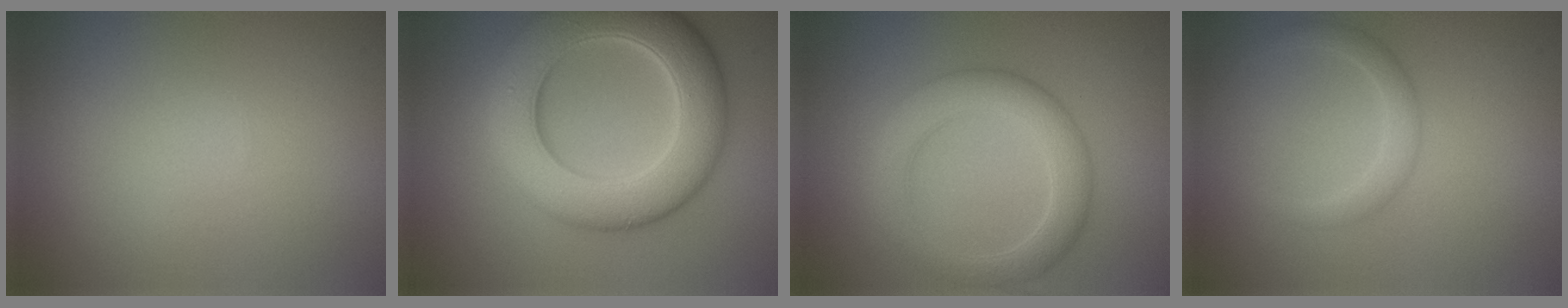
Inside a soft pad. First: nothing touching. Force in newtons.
{"total": 10.0, "press": 10.0, "slide": 0.0}
{"total": 4.5, "press": 4.5, "slide": 0.1}
{"total": 1.7, "press": 1.7, "slide": 0.1}